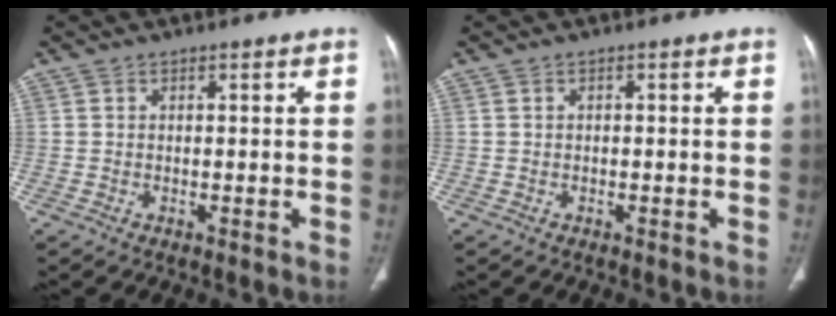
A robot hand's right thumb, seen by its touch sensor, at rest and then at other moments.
{"total": 0.0}